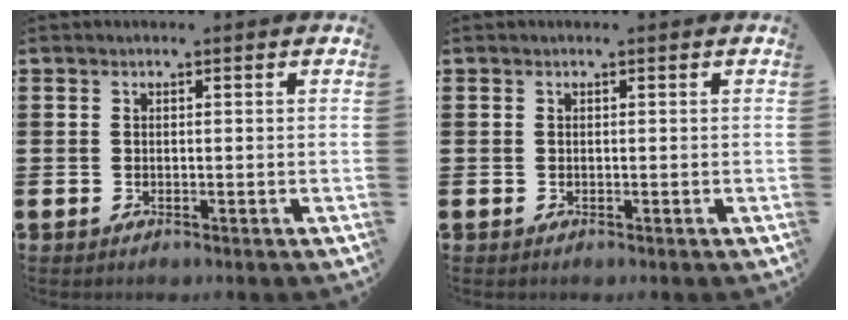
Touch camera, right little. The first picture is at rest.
{"total": 0.0}